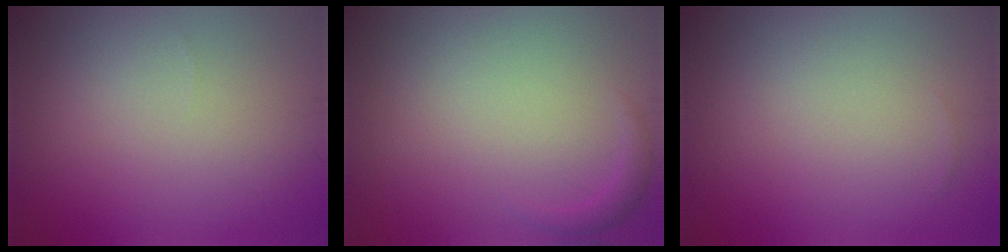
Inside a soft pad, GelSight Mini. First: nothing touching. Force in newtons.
{"total": 1.0, "press": 1.0, "slide": 0.1}
{"total": 0.0}